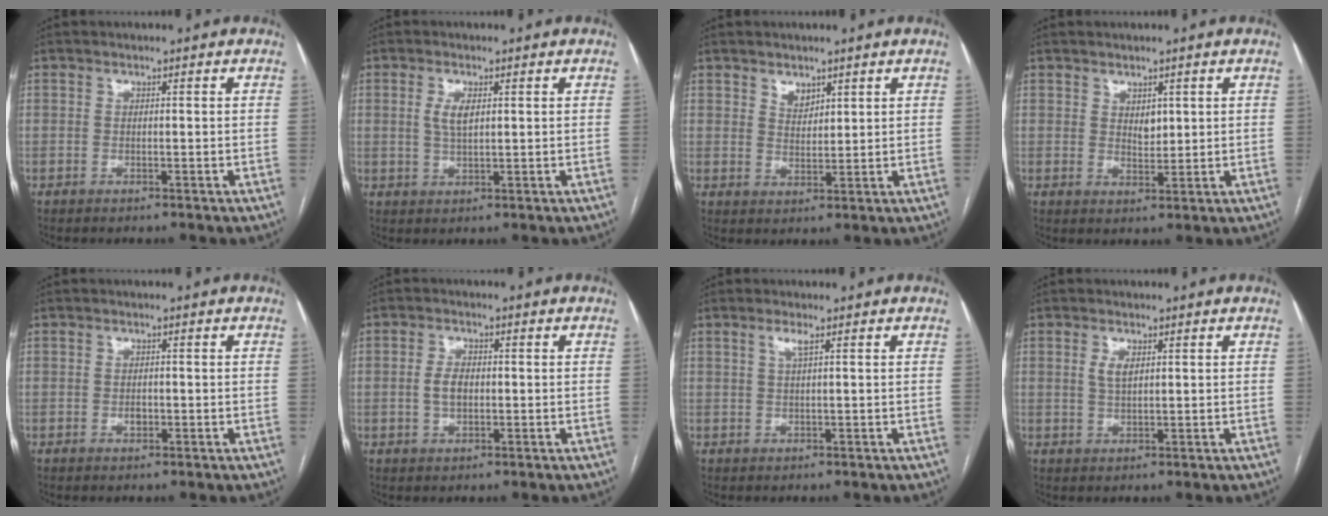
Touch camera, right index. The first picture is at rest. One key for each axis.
{"total": 3.3, "fx": 0.9, "fy": 1.2, "fz": 2.9, "tx": -0.062, "ty": 0.000, "tz": 0.019}
{"total": 2.8, "fx": 1.9, "fy": 1.7, "fz": 1.2, "tx": -0.022, "ty": -0.003, "tz": 0.040}
{"total": 2.4, "fx": 1.0, "fy": 1.4, "fz": 1.6, "tx": -0.024, "ty": -0.005, "tz": 0.021}
{"total": 1.4, "fx": -0.3, "fy": 0.9, "fz": 1.0, "tx": -0.019, "ty": 0.001, "tz": -0.003}
{"total": 3.2, "fx": -0.2, "fy": 1.9, "fz": 2.6, "tx": -0.054, "ty": 0.004, "tz": -0.002}
{"total": 1.6, "fx": 0.7, "fy": -0.1, "fz": 1.4, "tx": -0.034, "ty": 0.003, "tz": 0.015}
{"total": 2.5, "fx": 0.9, "fy": 1.1, "fz": 2.1, "tx": -0.043, "ty": 0.000, "tz": 0.020}